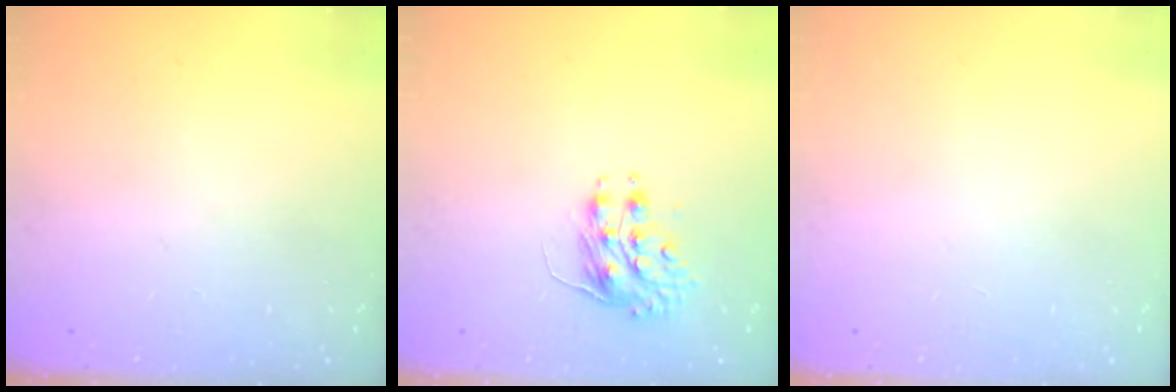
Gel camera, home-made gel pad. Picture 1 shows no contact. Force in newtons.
{"total": 8.0, "press": 8.0, "slide": 0.2}
{"total": 0.0}